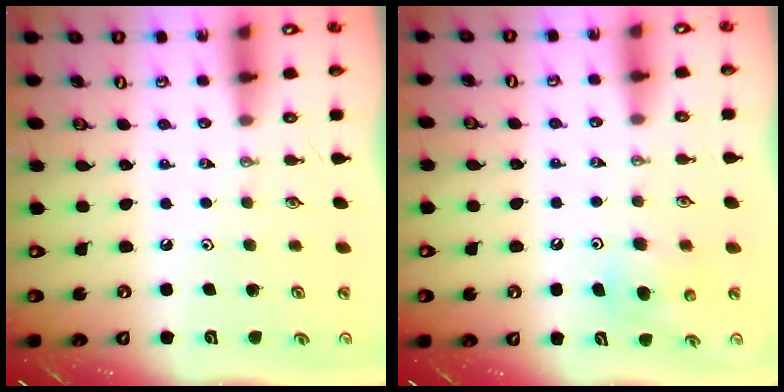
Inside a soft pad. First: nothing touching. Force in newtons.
{"total": 5.2, "press": 5.1, "slide": 0.9}